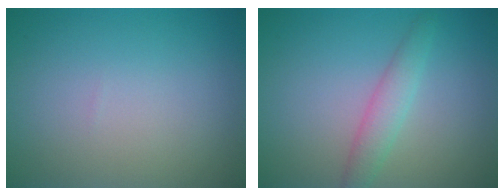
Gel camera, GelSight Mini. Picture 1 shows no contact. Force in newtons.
{"total": 2.3, "press": 2.3, "slide": 0.1}